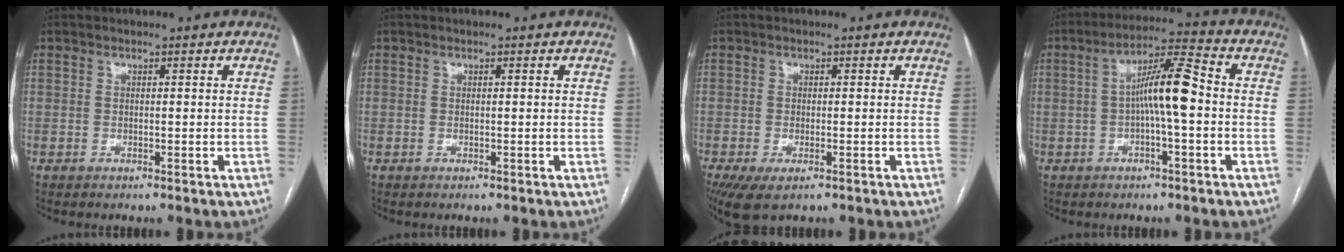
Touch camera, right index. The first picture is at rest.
{"total": 0.0}
{"total": 5.4, "force": [-3.3, 2.0, 3.8], "torque": [-0.063, -0.014, -0.055]}
{"total": 8.7, "force": [-0.5, 0.9, 8.7], "torque": [-0.153, 0.024, -0.015]}